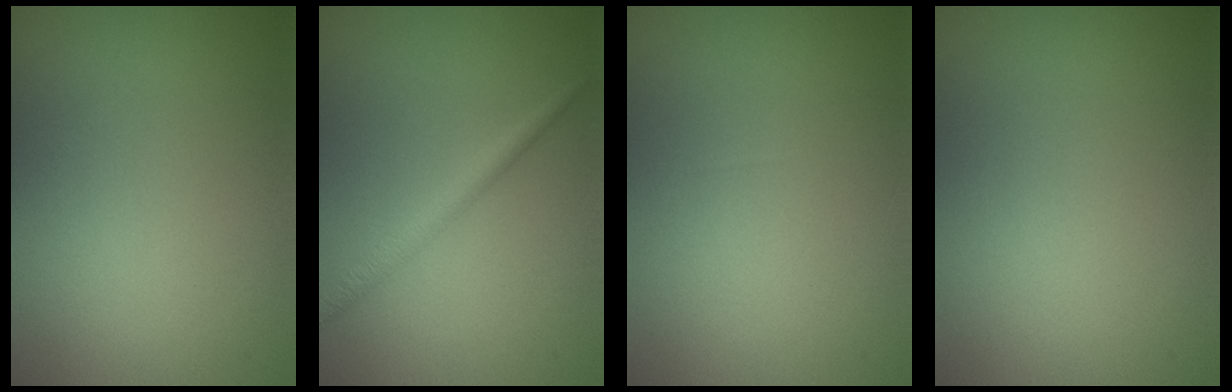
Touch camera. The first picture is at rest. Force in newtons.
{"total": 1.9, "press": 1.9, "slide": 0.0}
{"total": 0.0}
{"total": 0.0}